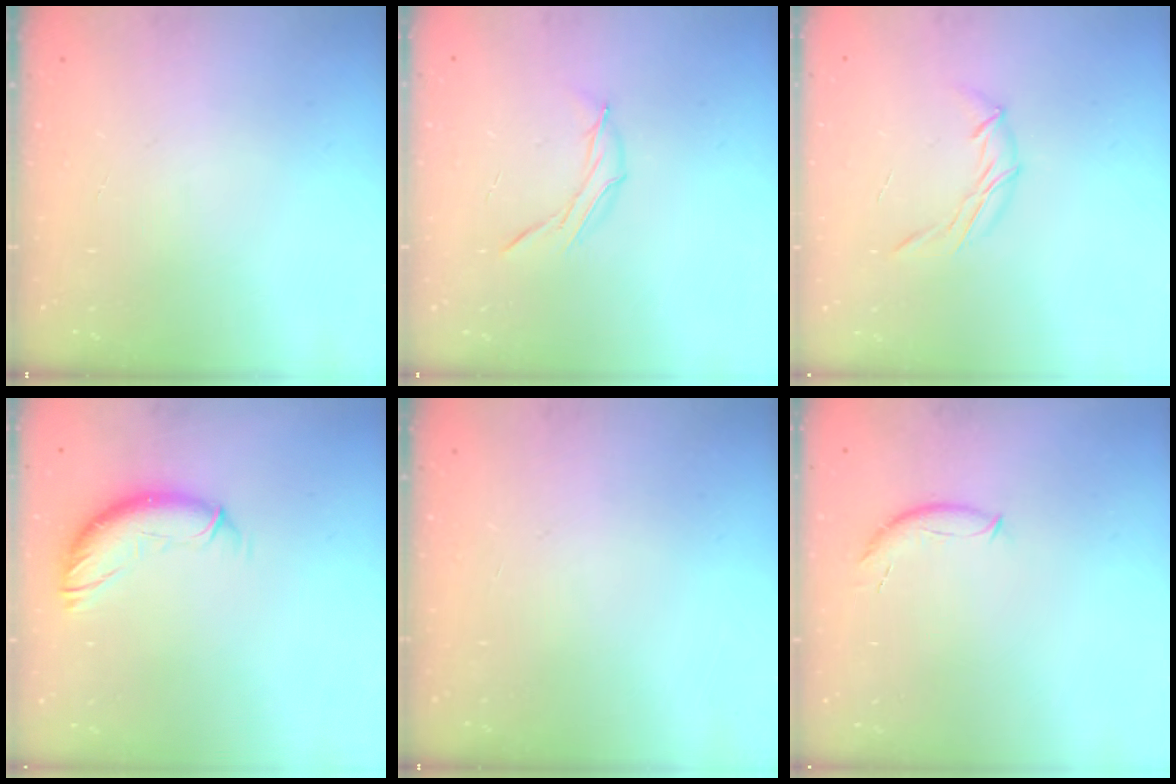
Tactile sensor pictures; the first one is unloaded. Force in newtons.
{"total": 6.6, "press": 6.4, "slide": 1.7}
{"total": 6.5, "press": 6.5, "slide": 0.4}
{"total": 11.2, "press": 11.1, "slide": 1.7}
{"total": 0.0}
{"total": 7.4, "press": 7.4, "slide": 1.0}